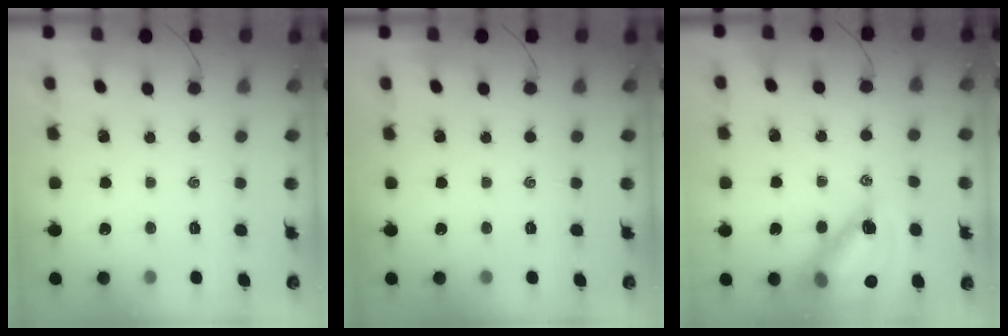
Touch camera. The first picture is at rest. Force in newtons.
{"total": 0.0}
{"total": 17.3, "press": 16.7, "slide": 4.6}